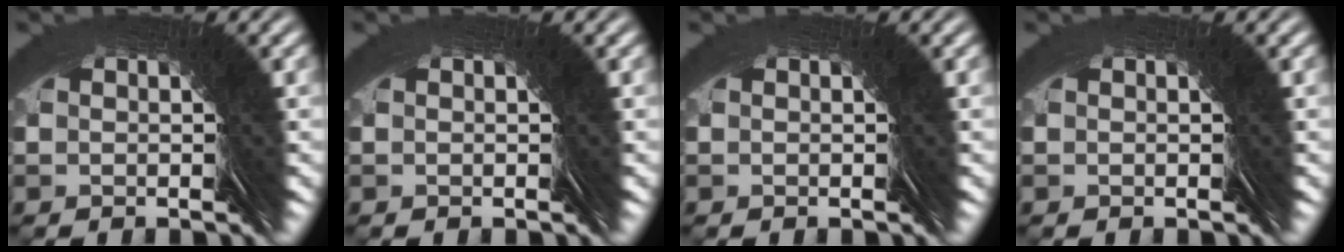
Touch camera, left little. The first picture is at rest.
{"total": 0.0}
{"total": 0.0}
{"total": 0.0}